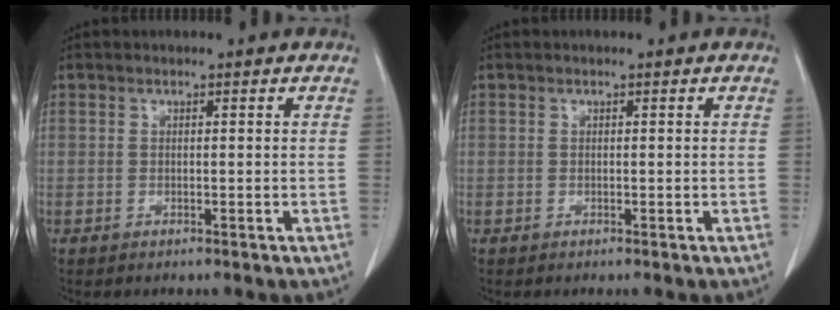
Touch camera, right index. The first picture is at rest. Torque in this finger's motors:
{"motor_torque": [-0.12, 0.17, 0.03, 0.01]}